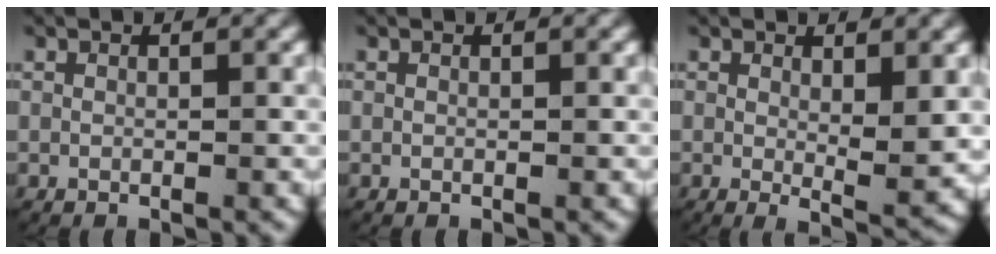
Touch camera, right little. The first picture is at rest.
{"total": 0.0}
{"total": 2.8, "force": [0.7, 0.7, 2.7], "torque": [-0.039, -0.020, 0.014]}